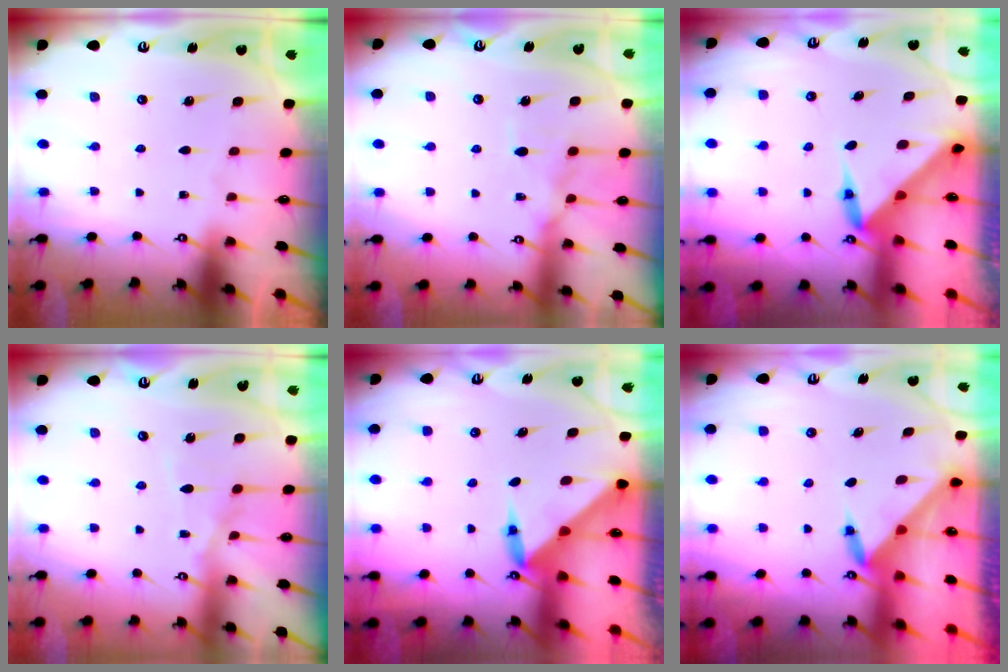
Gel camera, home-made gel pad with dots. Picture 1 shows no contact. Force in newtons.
{"total": 9.4, "press": 9.3, "slide": 0.8}
{"total": 5.5, "press": 5.5, "slide": 0.3}
{"total": 7.1, "press": 7.0, "slide": 0.4}
{"total": 3.9, "press": 3.9, "slide": 0.5}
{"total": 3.5, "press": 3.4, "slide": 0.3}